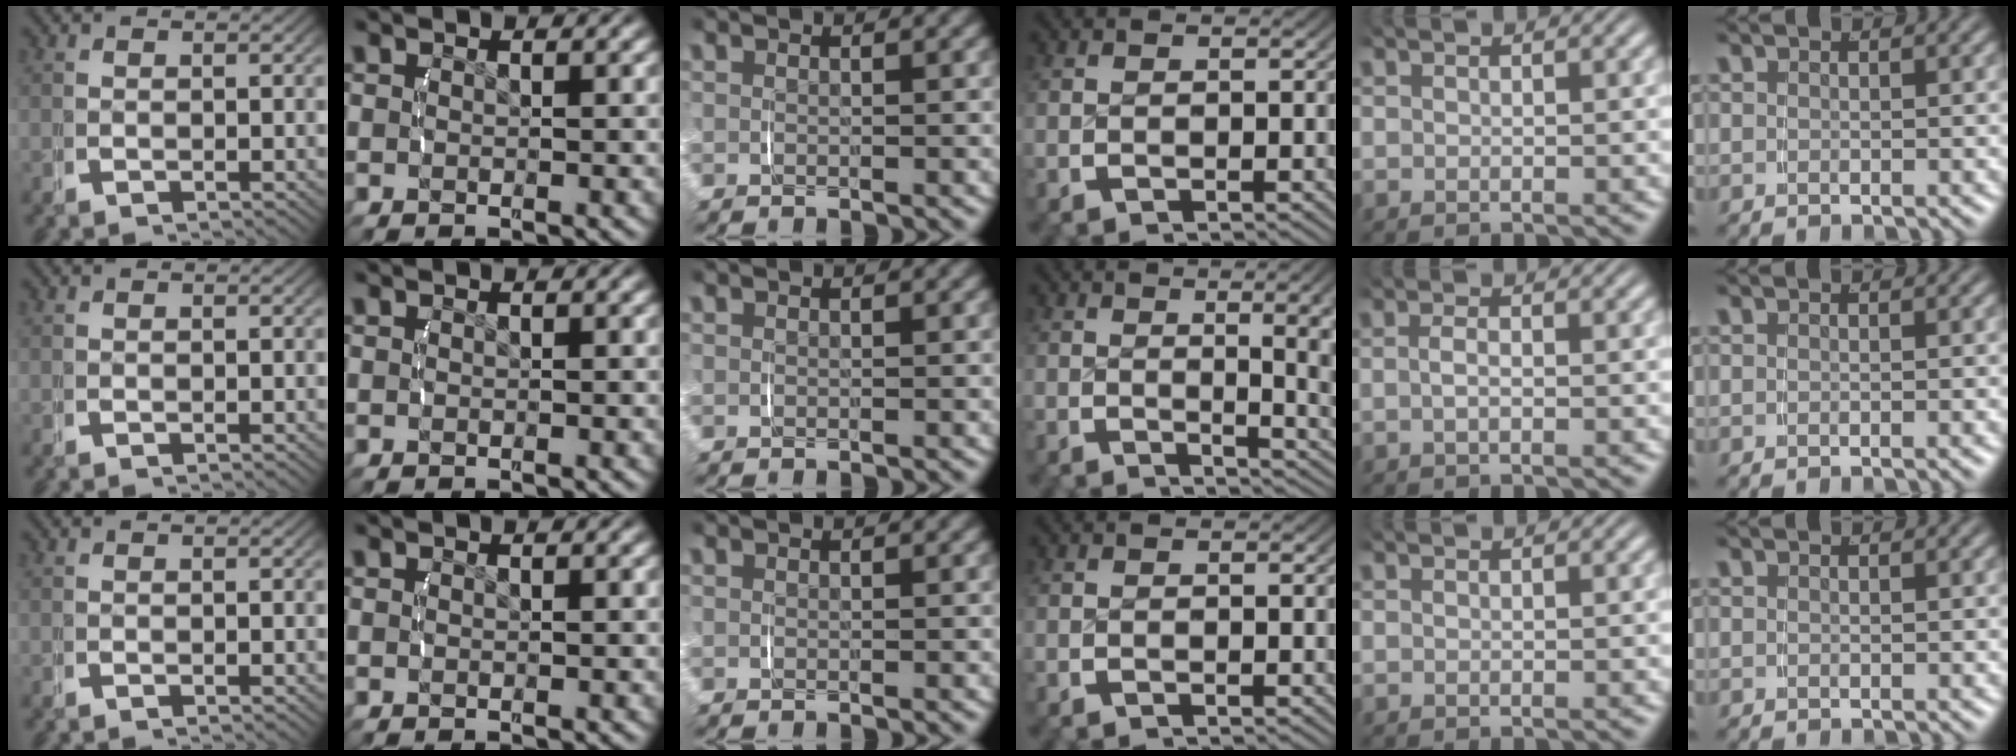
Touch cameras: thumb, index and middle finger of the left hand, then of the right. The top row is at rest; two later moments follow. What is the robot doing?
{"motion": "lift_and_place", "object": "jewelry box"}